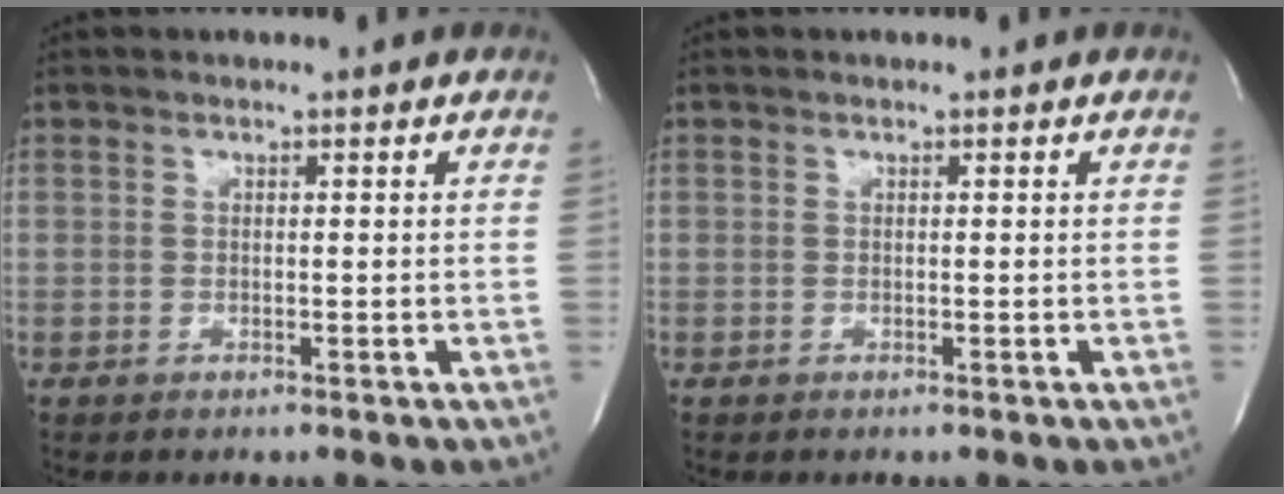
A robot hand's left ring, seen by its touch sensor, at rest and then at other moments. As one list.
[{"total": 0.0}]